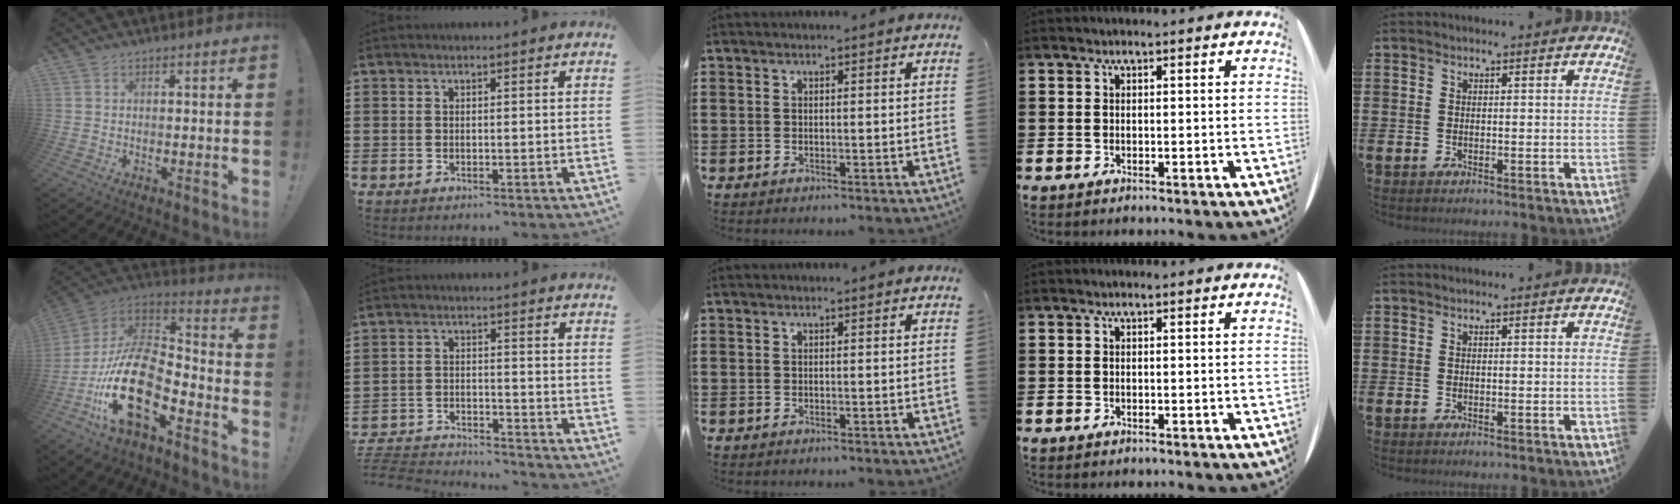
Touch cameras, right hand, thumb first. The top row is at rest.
{"thumb": {"total": 22.0, "force": [-9.2, 10.1, 17.2], "torque": [-0.363, 0.033, -0.160]}, "index": {"total": 4.1, "force": [-4.1, 0.3, 0.4], "torque": [-0.027, -0.005, -0.091]}}